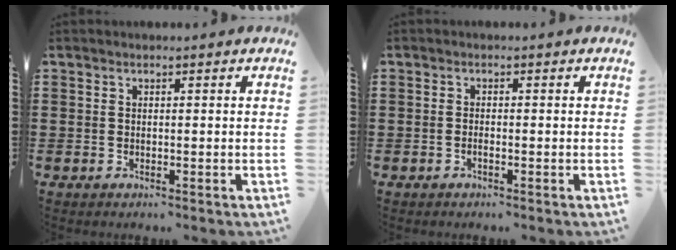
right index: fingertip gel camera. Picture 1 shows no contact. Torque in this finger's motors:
{"motor_torque": [-0.91, 1.23, -0.22, -0.06]}